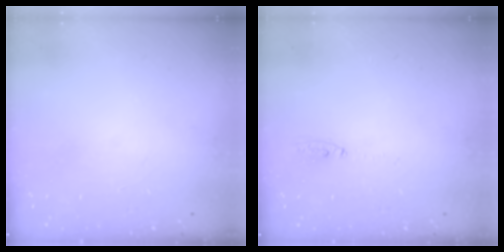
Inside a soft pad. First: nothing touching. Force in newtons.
{"total": 3.4, "press": 3.0, "slide": 1.6}